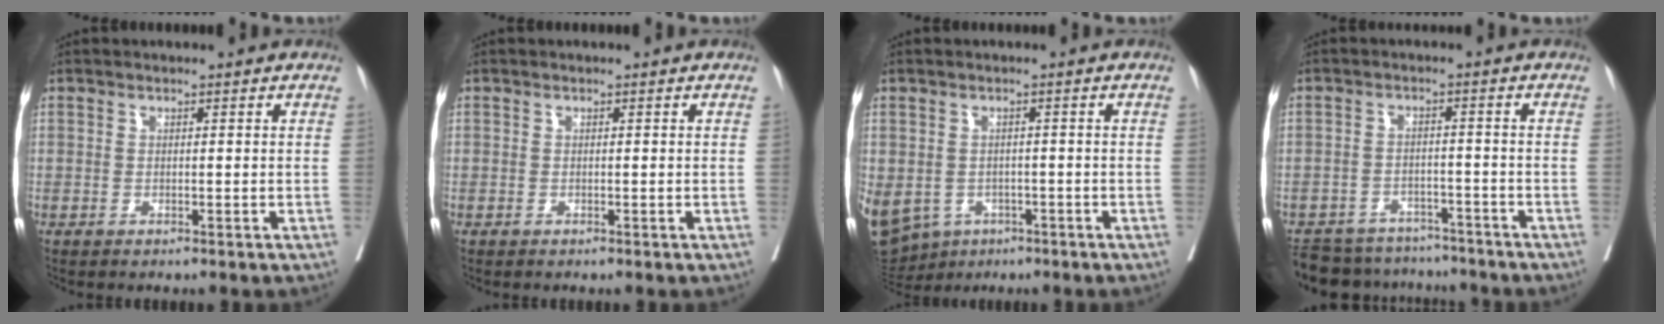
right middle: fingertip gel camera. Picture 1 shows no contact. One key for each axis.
{"total": 0.0}
{"total": 24.0, "fx": -9.7, "fy": 19.4, "fz": 10.3, "tx": -0.374, "ty": -0.022, "tz": -0.135}
{"total": 12.0, "fx": -10.9, "fy": 4.5, "fz": 2.1, "tx": -0.044, "ty": 0.009, "tz": -0.145}